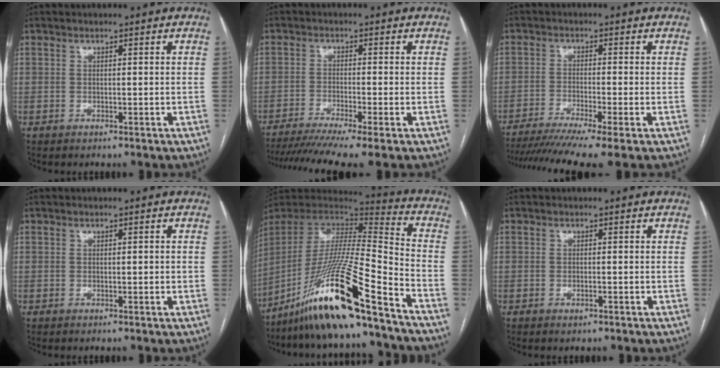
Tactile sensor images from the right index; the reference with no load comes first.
{"total": 10.3, "force": [-8.0, -0.7, 6.4], "torque": [-0.096, -0.019, -0.126]}
{"total": 11.4, "force": [-8.8, -0.9, 7.2], "torque": [-0.111, -0.024, -0.139]}
{"total": 2.9, "force": [0.5, 1.7, 2.3], "torque": [-0.022, -0.002, 0.006]}
{"total": 22.8, "force": [-16.4, -0.2, 15.9], "torque": [-0.330, -0.026, -0.303]}
{"total": 0.7, "force": [-0.3, 0.3, 0.5], "torque": [-0.010, -0.002, -0.003]}